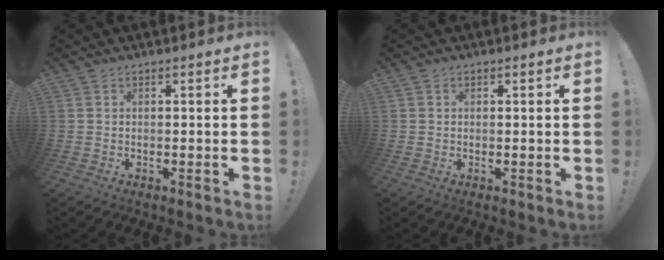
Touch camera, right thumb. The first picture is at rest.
{"total": 0.6, "force": [0.2, 0.5, 0.2], "torque": [0.002, 0.000, 0.001]}